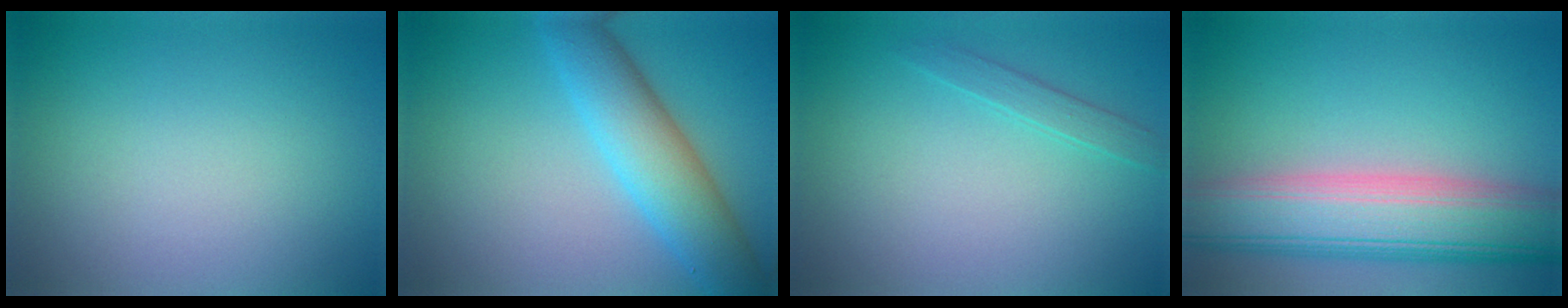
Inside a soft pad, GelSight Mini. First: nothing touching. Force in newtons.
{"total": 6.4, "press": 6.4, "slide": 0.0}
{"total": 1.3, "press": 1.3, "slide": 0.1}
{"total": 10.2, "press": 10.2, "slide": 1.1}